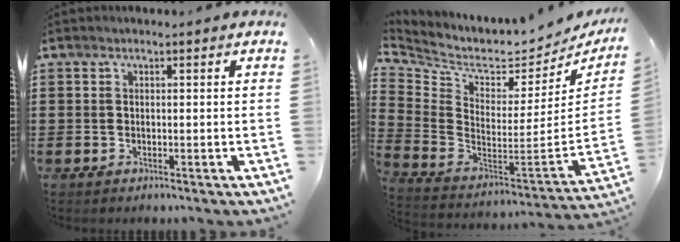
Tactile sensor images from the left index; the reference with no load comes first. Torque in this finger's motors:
{"motor_torque": [1.10, -1.04, 0.09, 0.02]}